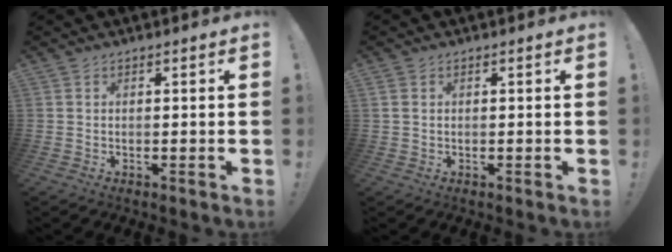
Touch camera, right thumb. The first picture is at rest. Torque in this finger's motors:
{"motor_torque": [-0.04, -0.09, -0.08, 0.06, 0.09]}